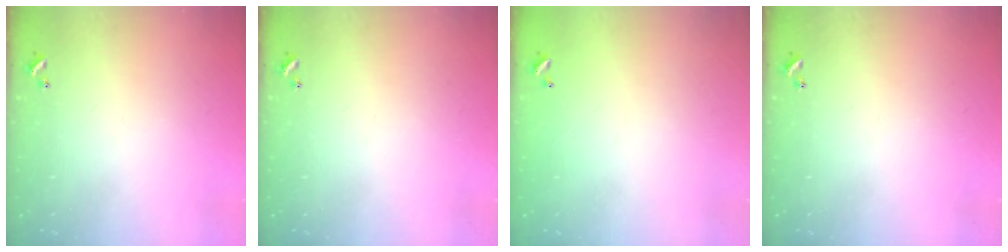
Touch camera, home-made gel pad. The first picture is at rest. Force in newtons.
{"total": 0.0}
{"total": 2.8, "press": 2.8, "slide": 0.1}
{"total": 0.0}